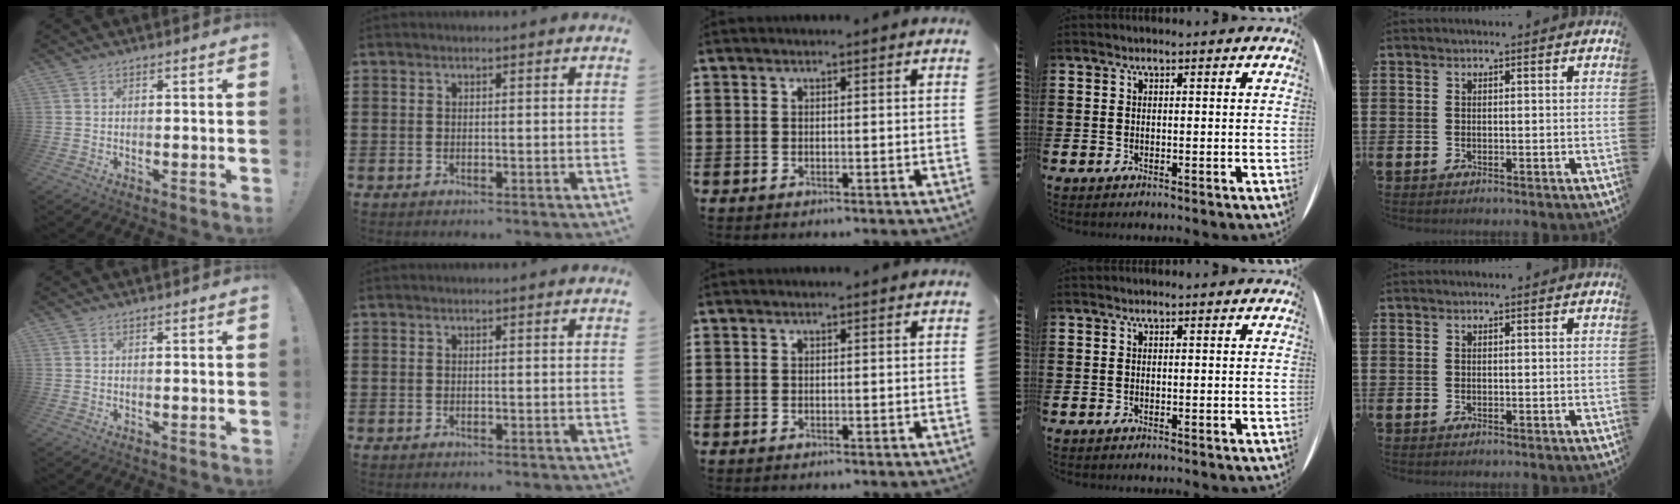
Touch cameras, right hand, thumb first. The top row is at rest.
{}